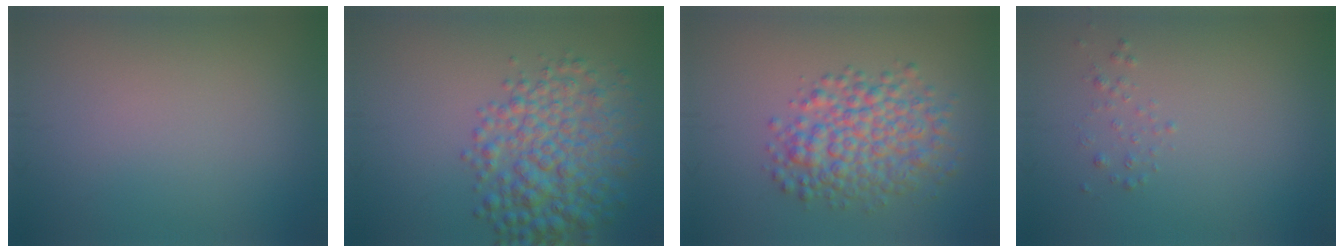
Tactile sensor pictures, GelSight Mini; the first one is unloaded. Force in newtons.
{"total": 6.5, "press": 6.5, "slide": 0.1}
{"total": 5.9, "press": 5.9, "slide": 0.2}
{"total": 0.7, "press": 0.7, "slide": 0.0}